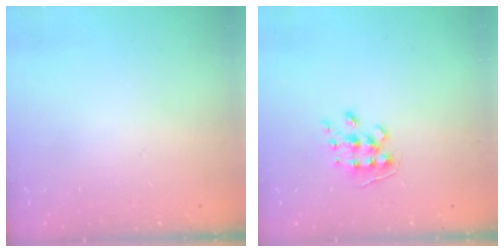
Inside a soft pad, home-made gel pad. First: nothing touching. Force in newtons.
{"total": 7.4, "press": 7.4, "slide": 0.6}